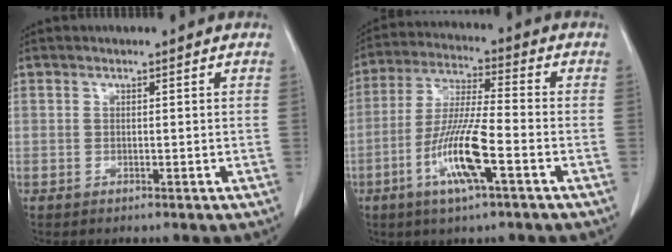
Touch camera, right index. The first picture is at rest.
{"total": 12.0, "force": [-4.6, 1.3, 10.9], "torque": [-0.222, -0.009, -0.087]}